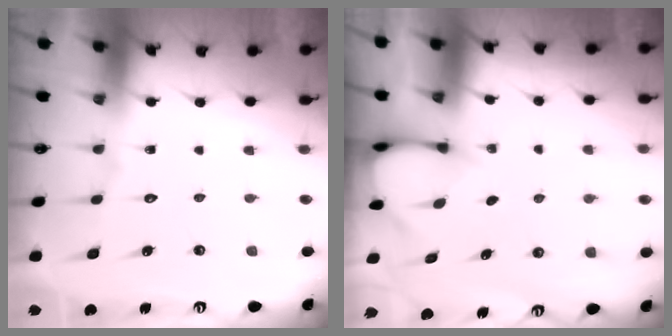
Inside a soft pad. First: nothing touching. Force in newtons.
{"total": 3.2, "press": 3.2, "slide": 0.2}